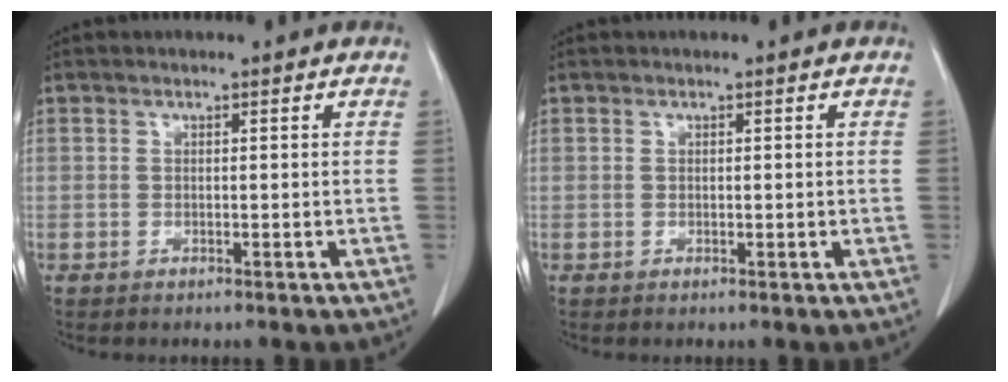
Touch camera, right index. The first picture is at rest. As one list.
[{"total": 0.0}]